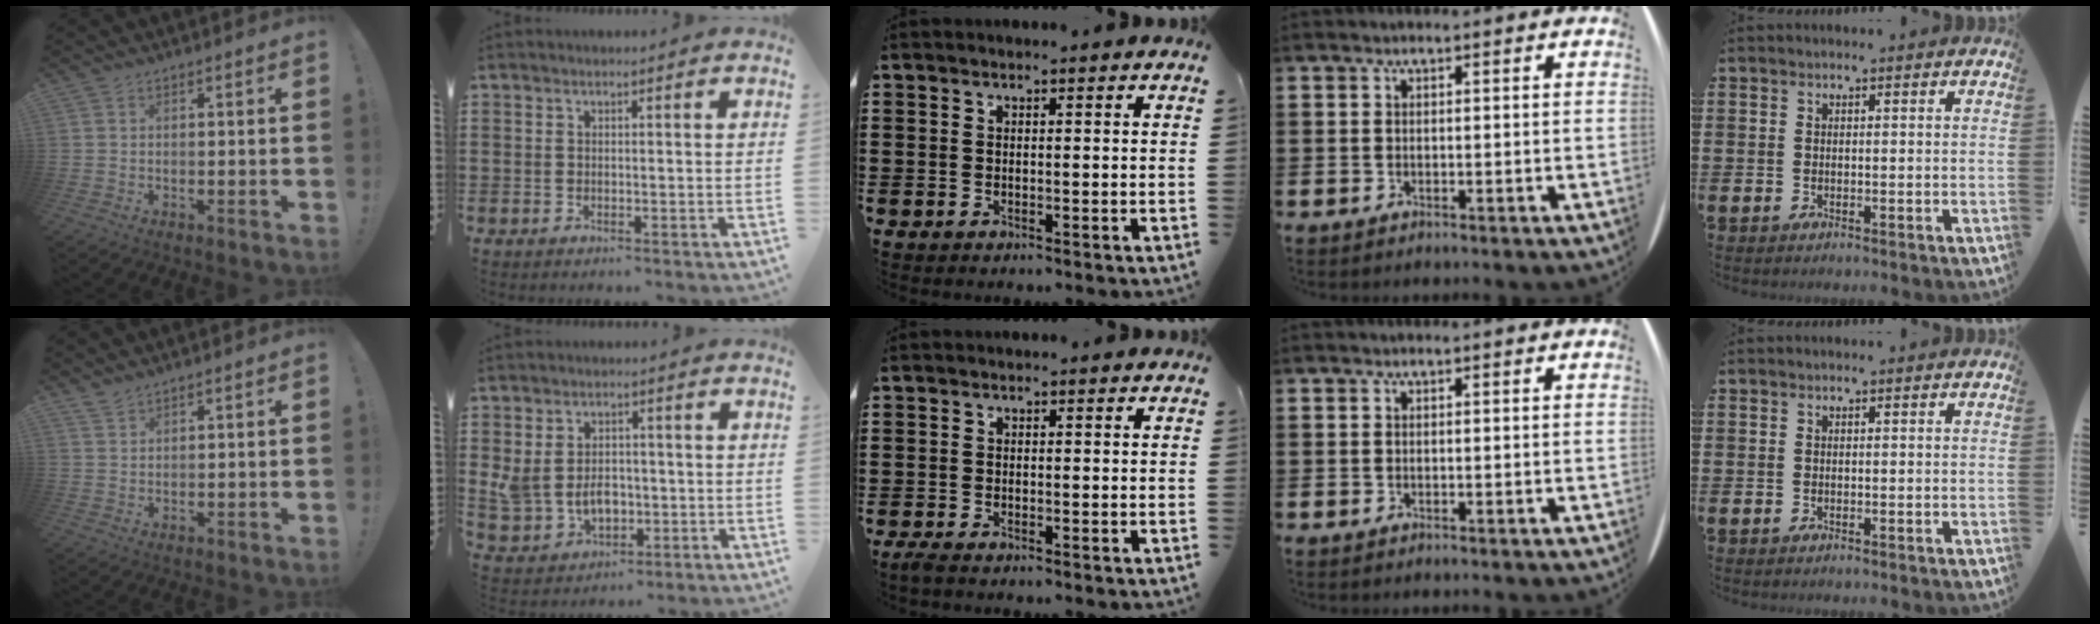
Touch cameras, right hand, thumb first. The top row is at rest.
{"thumb": {"total": 2.0, "force": [1.9, 0.5, 0.7], "torque": [-0.013, -0.009, 0.035]}, "index": {"total": 5.8, "force": [-0.5, 4.7, 3.3], "torque": [-0.070, 0.008, -0.010]}, "middle": {"total": 1.0, "force": [-0.8, 0.2, 0.7], "torque": [-0.019, -0.005, -0.016]}}